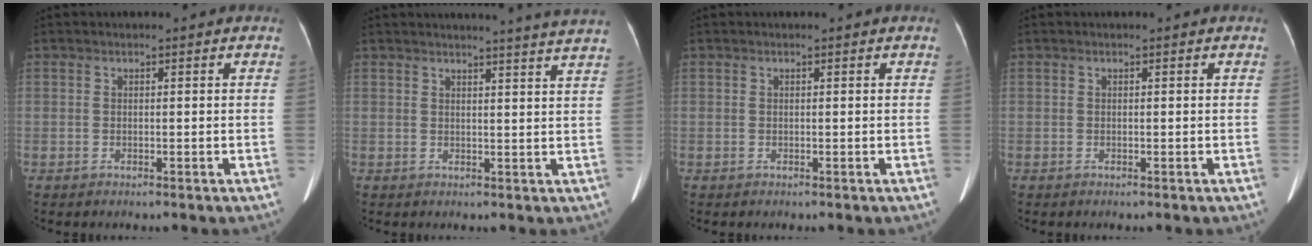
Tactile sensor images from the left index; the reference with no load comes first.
{"total": 9.8, "force": [9.2, -1.6, 2.9], "torque": [-0.031, -0.034, 0.088]}
{"total": 0.0}
{"total": 0.0}